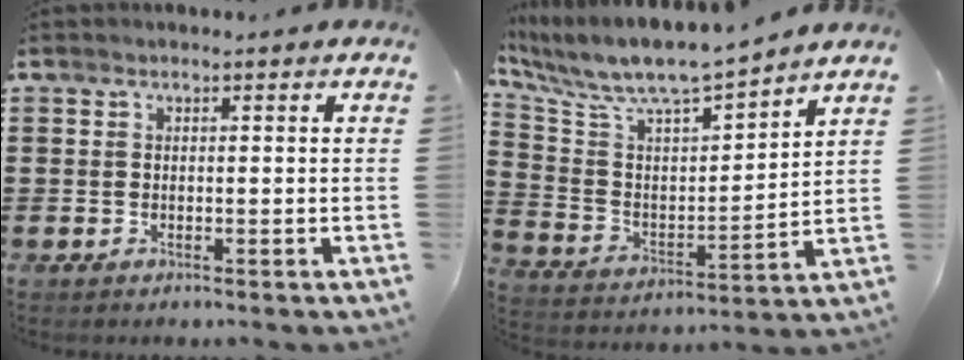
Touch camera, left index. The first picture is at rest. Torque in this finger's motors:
{"motor_torque": [0.12, 0.10, 0.70, 0.19]}